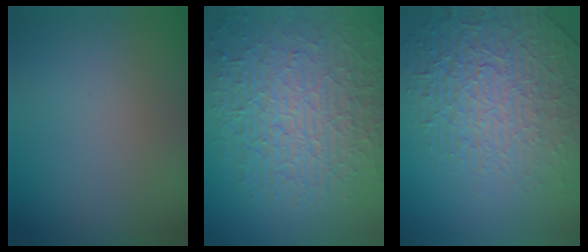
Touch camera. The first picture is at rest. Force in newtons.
{"total": 10.3, "press": 6.7, "slide": 7.9}
{"total": 8.0, "press": 5.9, "slide": 5.3}